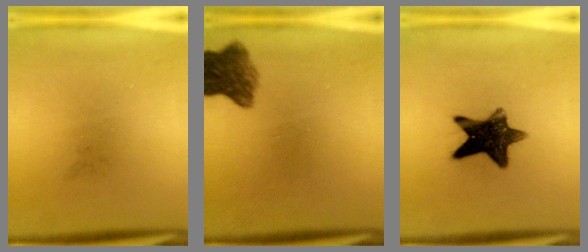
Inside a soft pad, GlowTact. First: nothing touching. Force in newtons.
{"total": 6.8}
{"total": 12.3}